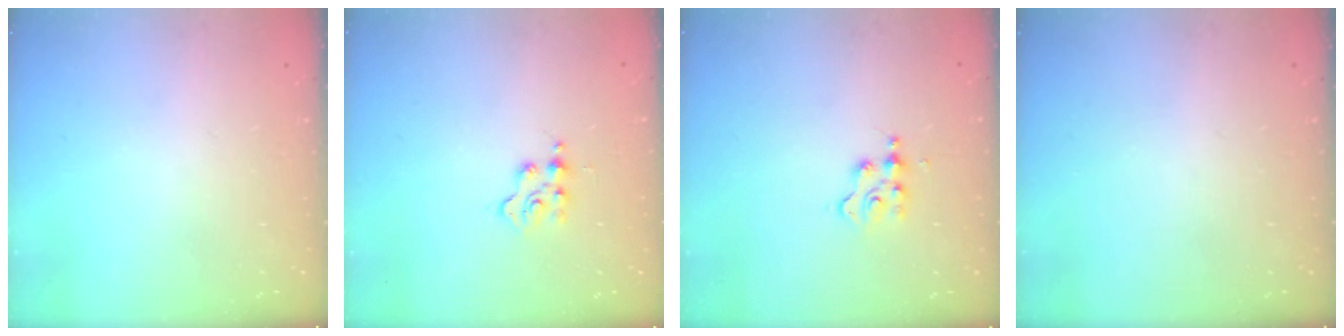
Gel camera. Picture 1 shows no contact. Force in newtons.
{"total": 2.7, "press": 2.7, "slide": 0.3}
{"total": 2.3, "press": 2.3, "slide": 0.3}
{"total": 0.0}